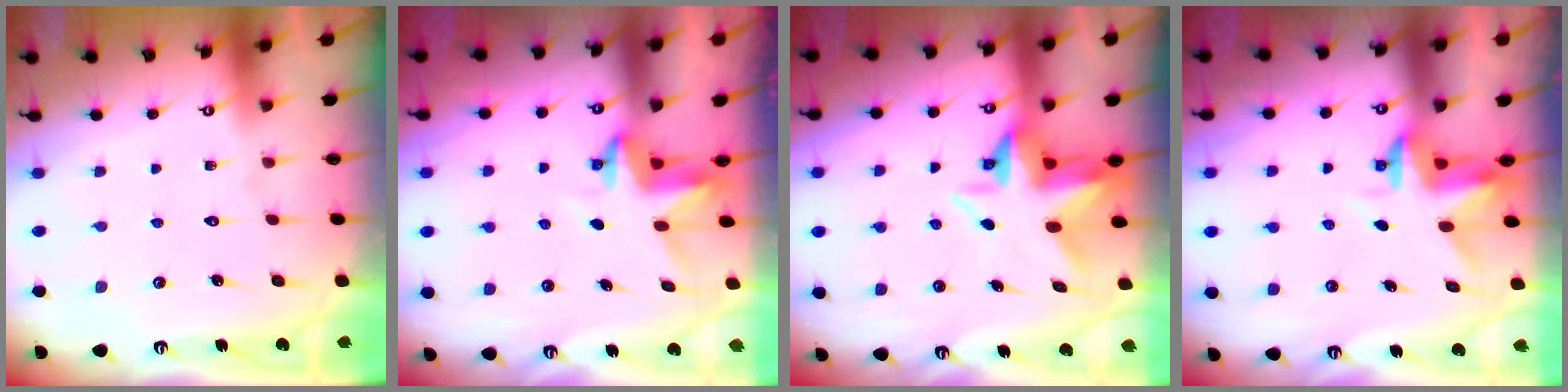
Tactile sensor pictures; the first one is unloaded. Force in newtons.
{"total": 3.8, "press": 3.8, "slide": 0.4}
{"total": 6.4, "press": 6.2, "slide": 1.5}
{"total": 3.2, "press": 3.2, "slide": 0.4}